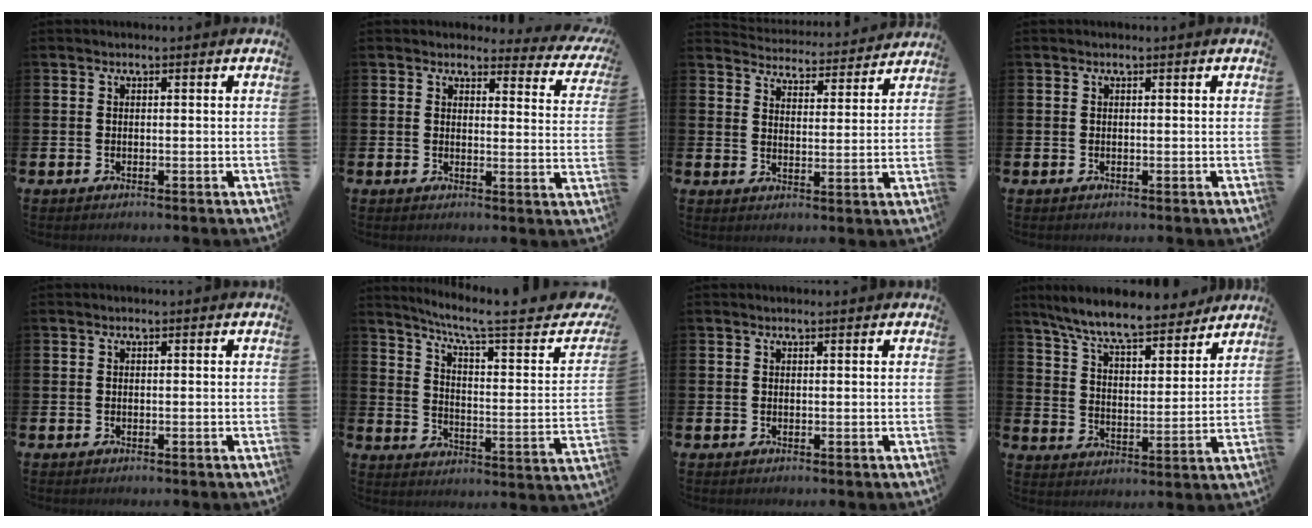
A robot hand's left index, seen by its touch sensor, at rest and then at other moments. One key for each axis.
{"total": 2.9, "fx": 2.6, "fy": 1.2, "fz": 0.1, "tx": 0.001, "ty": -0.025, "tz": 0.038}
{"total": 4.7, "fx": 4.6, "fy": 0.5, "fz": -0.1, "tx": -0.014, "ty": -0.043, "tz": 0.078}
{"total": 0.0}
{"total": 0.0}
{"total": 6.8, "fx": 4.5, "fy": 0.9, "fz": 4.9, "tx": -0.093, "ty": -0.037, "tz": 0.060}
{"total": 0.6, "fx": 0.6, "fy": 0.0, "fz": 0.1, "tx": 0.008, "ty": -0.004, "tz": 0.010}
{"total": 8.9, "fx": 8.2, "fy": 1.3, "fz": 3.3, "tx": -0.092, "ty": -0.051, "tz": 0.143}